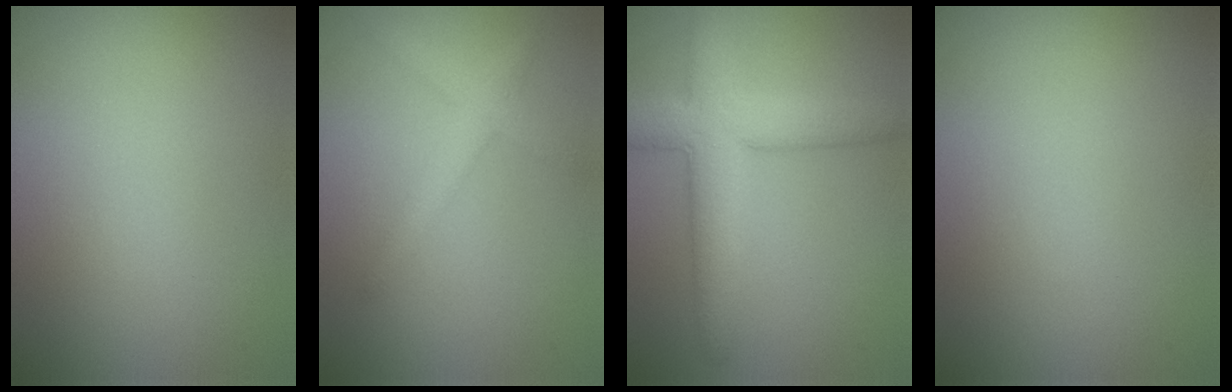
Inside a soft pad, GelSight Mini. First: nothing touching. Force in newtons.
{"total": 2.5, "press": 2.5, "slide": 0.1}
{"total": 6.1, "press": 6.1, "slide": 0.3}
{"total": 0.0}